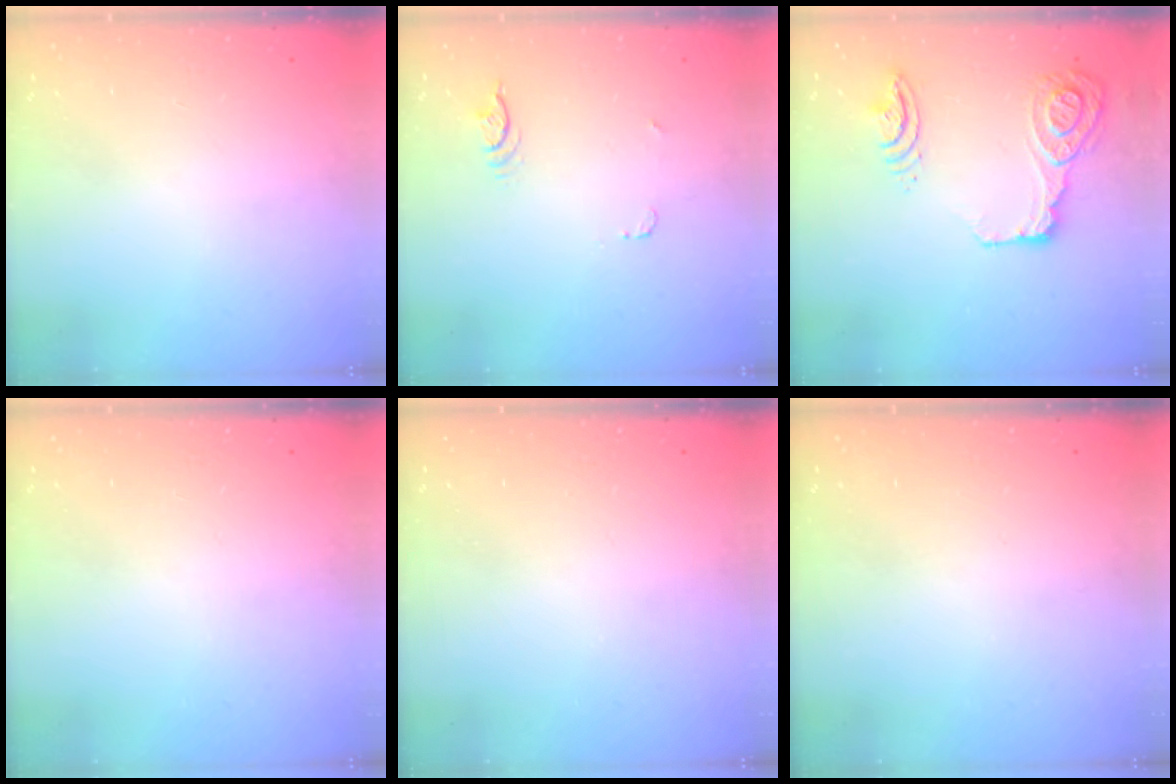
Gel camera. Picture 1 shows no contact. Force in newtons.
{"total": 3.9, "press": 3.5, "slide": 1.7}
{"total": 30.8, "press": 21.2, "slide": 22.4}
{"total": 0.0}
{"total": 0.0}
{"total": 0.0}